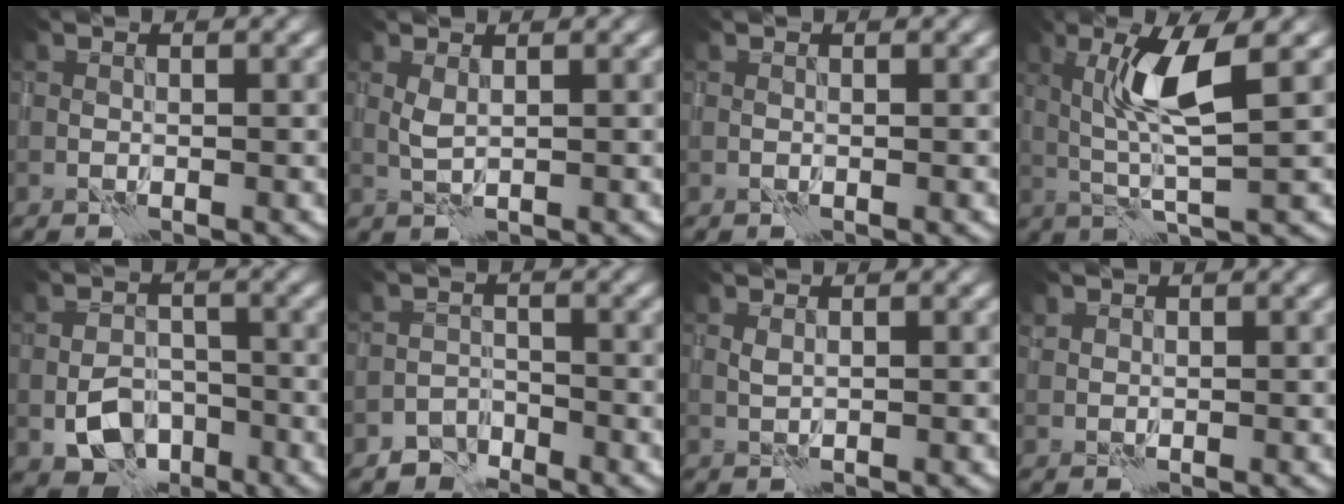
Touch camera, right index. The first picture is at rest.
{"total": 0.9, "force": [0.6, 0.2, 0.7], "torque": [-0.017, 0.003, 0.011]}
{"total": 0.0}
{"total": 5.0, "force": [1.6, 0.7, 4.7], "torque": [-0.094, 0.002, 0.034]}
{"total": 4.4, "force": [-1.9, 3.1, 2.4], "torque": [-0.037, -0.005, -0.034]}
{"total": 2.4, "force": [-2.1, 1.1, -0.1], "torque": [0.009, 0.004, -0.048]}
{"total": 0.5, "force": [0.5, 0.1, 0.2], "torque": [-0.002, 0.001, 0.009]}
{"total": 0.8, "force": [0.4, 0.7, -0.2], "torque": [0.010, 0.001, 0.007]}